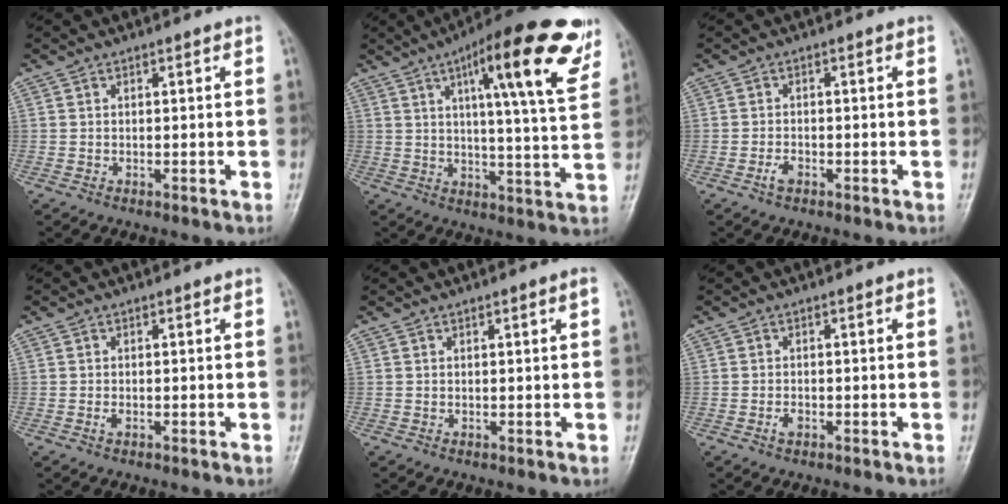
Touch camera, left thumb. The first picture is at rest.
{"total": 19.6, "force": [9.9, 4.1, 16.5], "torque": [-0.203, -0.028, 0.135]}
{"total": 1.7, "force": [-1.0, 0.9, 1.1], "torque": [-0.024, 0.004, -0.021]}
{"total": 0.8, "force": [-0.2, 0.4, 0.7], "torque": [-0.012, -0.002, -0.003]}
{"total": 0.9, "force": [0.4, 0.0, 0.8], "torque": [-0.014, 0.000, 0.006]}
{"total": 1.2, "force": [-0.6, 0.7, 0.8], "torque": [-0.016, 0.000, -0.013]}